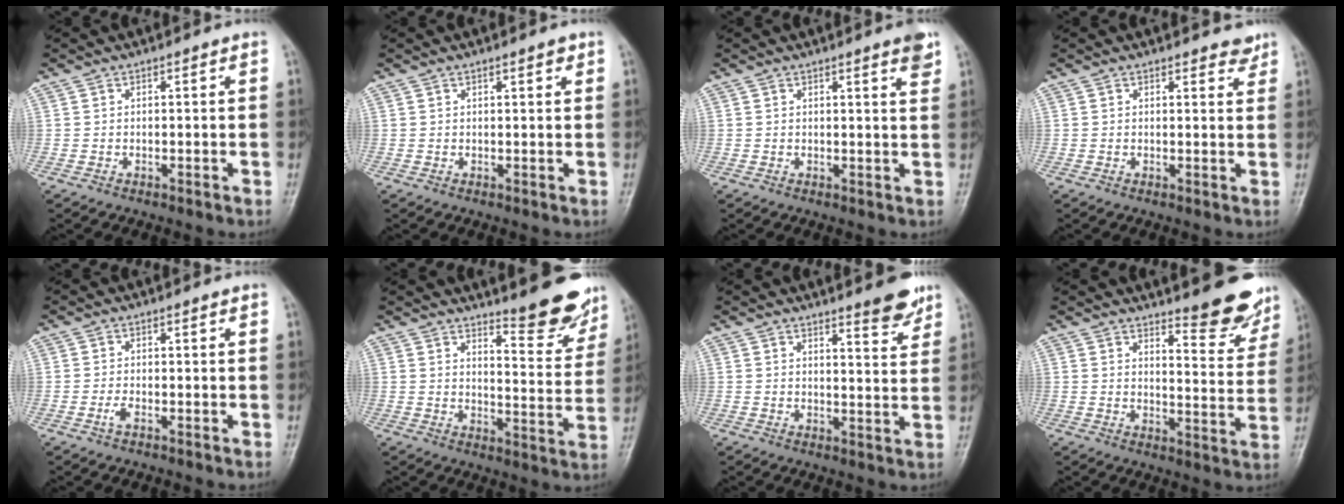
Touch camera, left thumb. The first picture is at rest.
{"total": 1.5, "force": [1.0, 0.4, 1.1], "torque": [-0.014, -0.003, 0.012]}
{"total": 3.2, "force": [2.1, 0.3, 2.4], "torque": [-0.026, -0.012, 0.024]}
{"total": 2.5, "force": [2.2, 1.0, 0.8], "torque": [0.005, -0.013, 0.020]}
{"total": 1.4, "force": [-0.6, 0.5, 1.1], "torque": [-0.026, 0.002, -0.012]}
{"total": 11.1, "force": [9.3, 2.2, 5.7], "torque": [-0.050, -0.080, 0.124]}
{"total": 5.4, "force": [4.2, 1.0, 3.3], "torque": [-0.029, -0.033, 0.055]}
{"total": 10.4, "force": [8.6, 2.4, 5.3], "torque": [-0.042, -0.074, 0.110]}